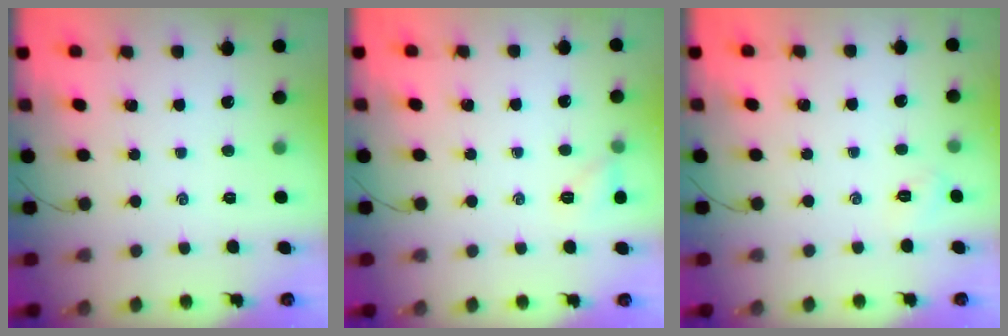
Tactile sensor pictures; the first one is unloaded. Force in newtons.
{"total": 6.4, "press": 6.1, "slide": 1.9}
{"total": 2.6, "press": 2.4, "slide": 0.8}